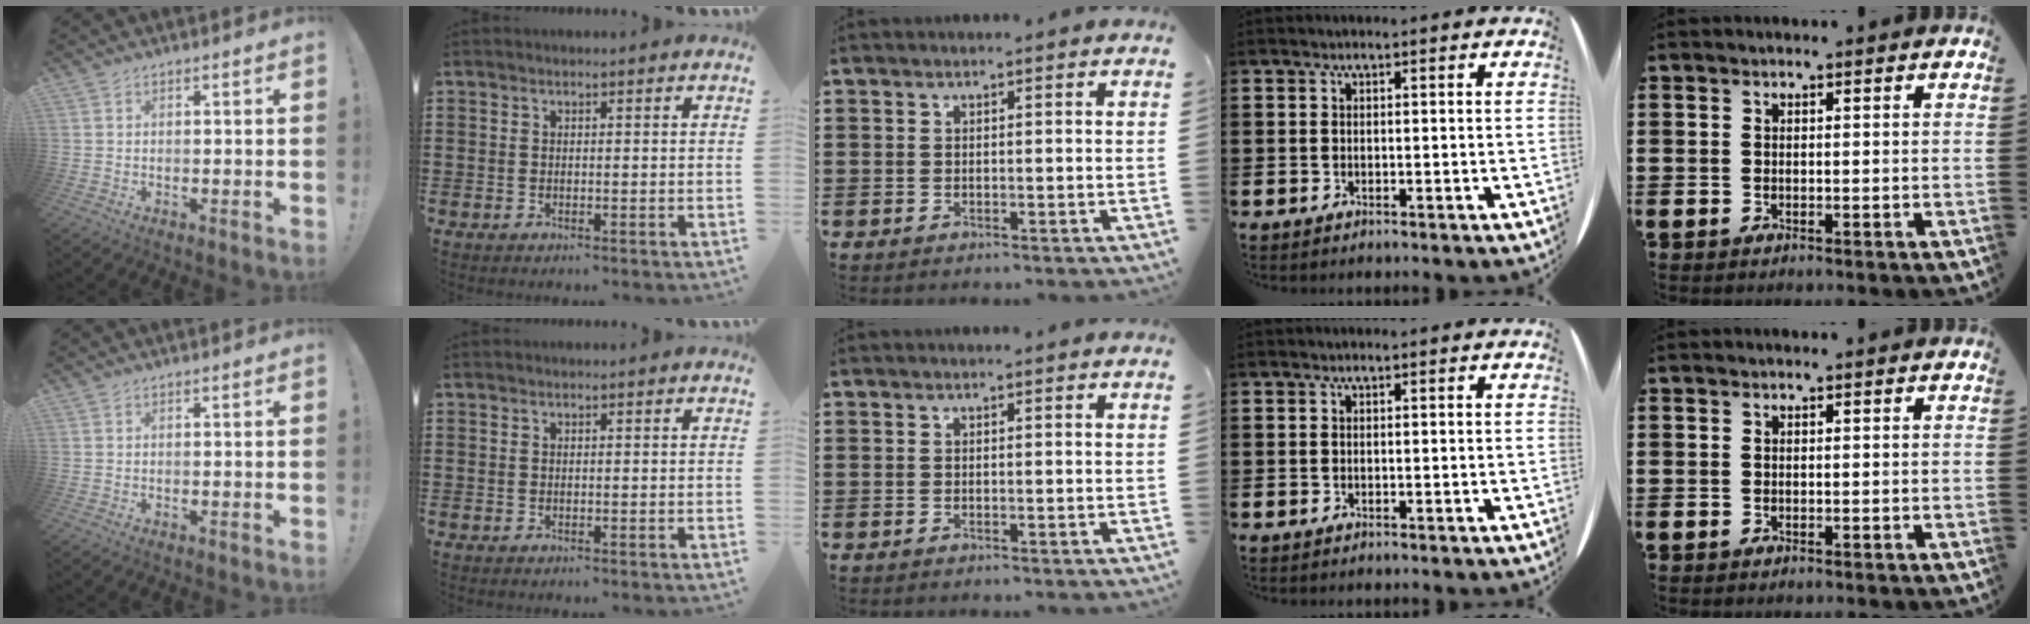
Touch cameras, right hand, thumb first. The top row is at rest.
{}